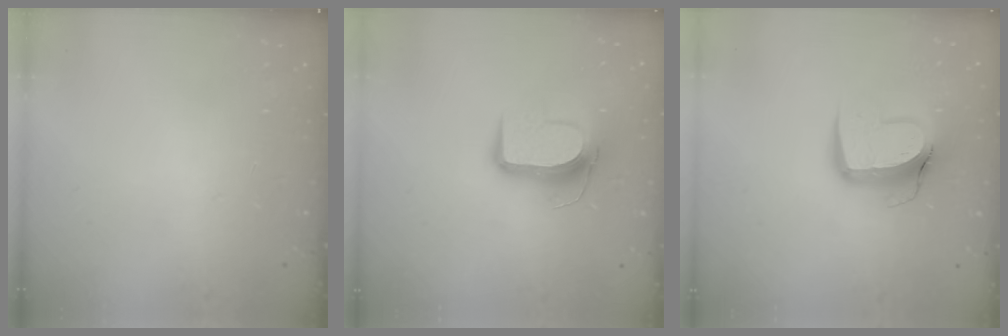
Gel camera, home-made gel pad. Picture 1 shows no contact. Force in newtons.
{"total": 11.1, "press": 11.0, "slide": 1.0}
{"total": 12.3, "press": 12.2, "slide": 1.3}